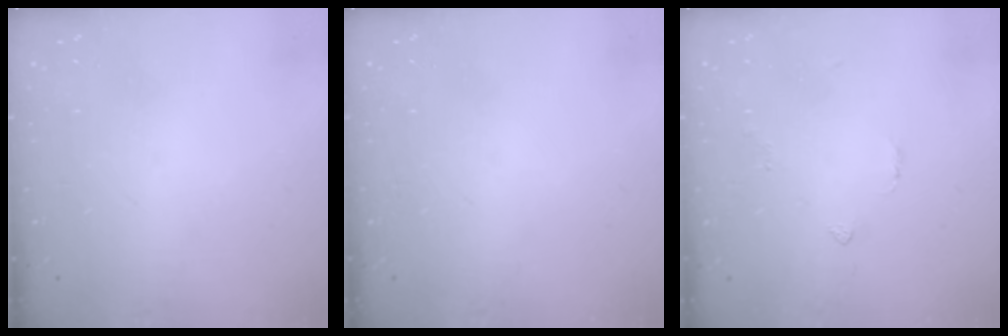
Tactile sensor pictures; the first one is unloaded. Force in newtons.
{"total": 0.0}
{"total": 2.3, "press": 2.2, "slide": 0.6}